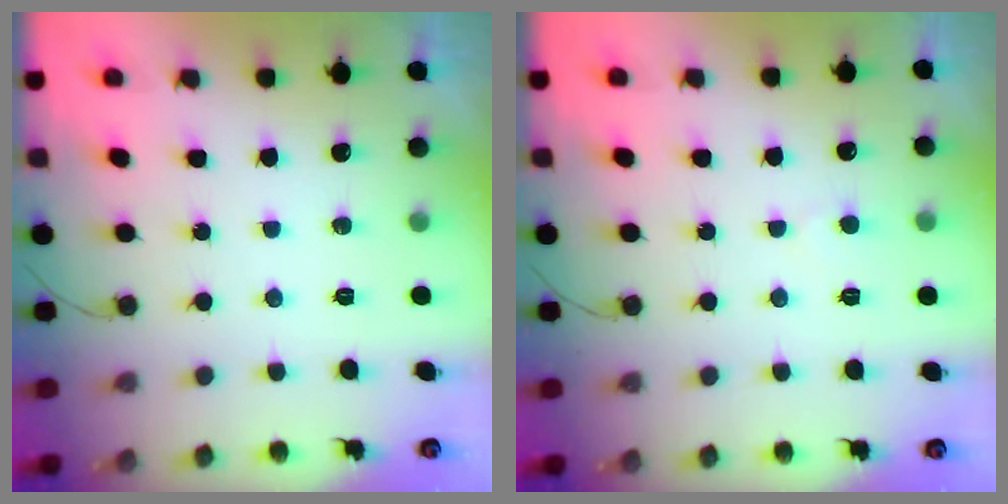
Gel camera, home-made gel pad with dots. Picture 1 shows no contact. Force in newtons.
{"total": 2.8, "press": 2.8, "slide": 0.2}